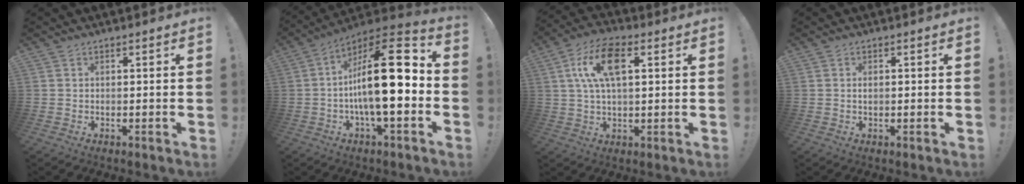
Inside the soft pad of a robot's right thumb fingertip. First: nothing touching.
{"total": 23.1, "force": [-0.7, 7.9, 21.8], "torque": [-0.340, 0.003, -0.014]}
{"total": 12.6, "force": [3.7, 6.3, 10.3], "torque": [-0.184, 0.004, 0.065]}
{"total": 0.9, "force": [0.0, 0.4, 0.8], "torque": [-0.015, 0.004, -0.002]}